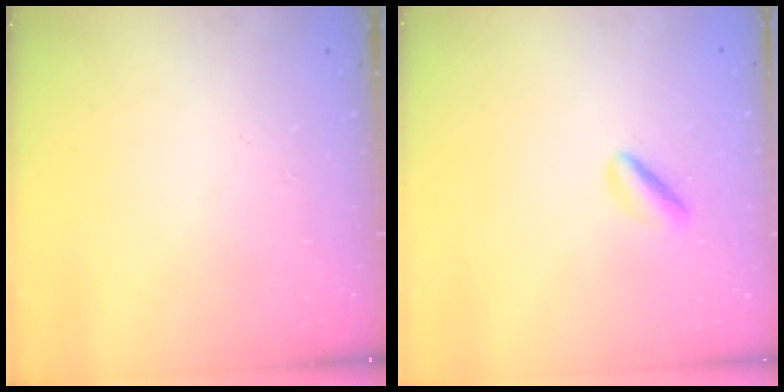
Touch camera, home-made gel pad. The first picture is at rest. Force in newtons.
{"total": 2.3, "press": 2.3, "slide": 0.4}